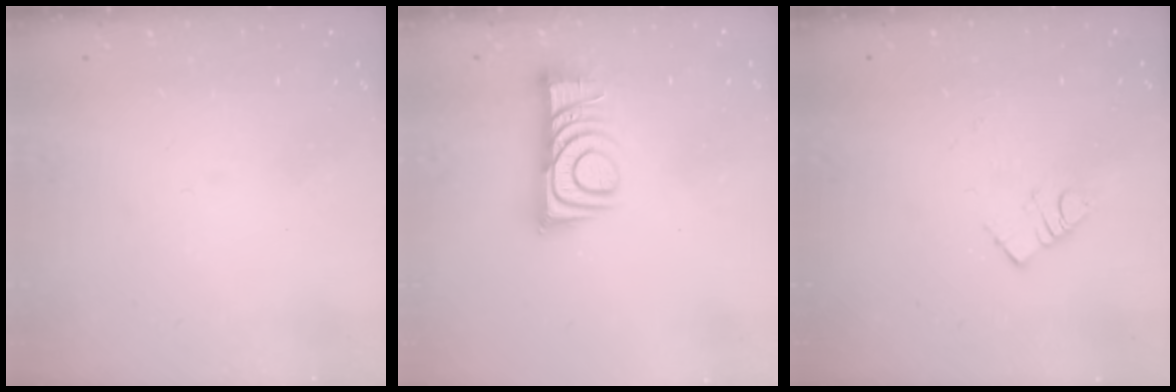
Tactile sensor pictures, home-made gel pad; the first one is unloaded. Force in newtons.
{"total": 10.2, "press": 10.2, "slide": 0.4}
{"total": 3.9, "press": 3.9, "slide": 0.5}